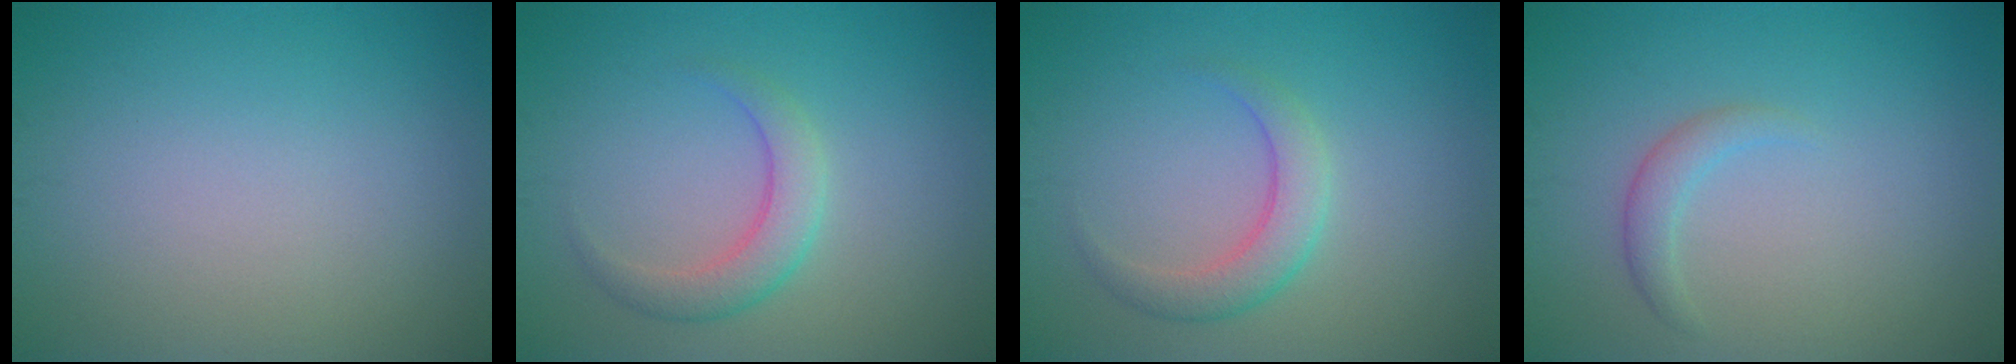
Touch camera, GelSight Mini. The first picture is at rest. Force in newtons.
{"total": 2.8, "press": 2.8, "slide": 0.1}
{"total": 2.8, "press": 2.8, "slide": 0.1}
{"total": 1.5, "press": 1.5, "slide": 0.2}